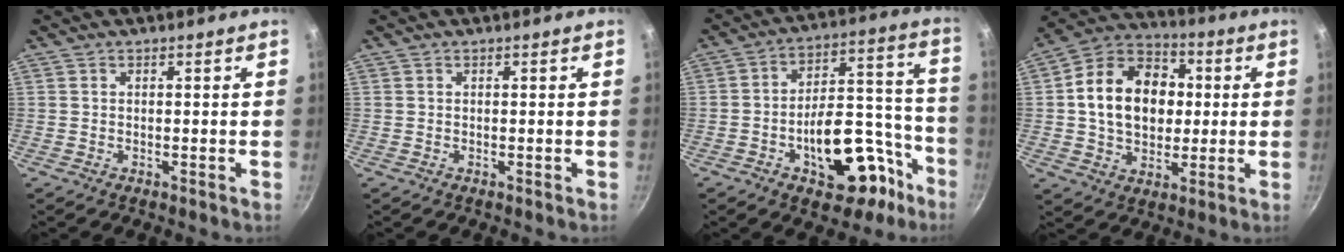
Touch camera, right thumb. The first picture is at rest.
{"total": 0.0}
{"total": 21.2, "force": [-10.0, 11.6, 14.6], "torque": [-0.149, 0.089, -0.132]}
{"total": 17.4, "force": [1.6, 13.2, 11.2], "torque": [-0.154, 0.023, 0.018]}